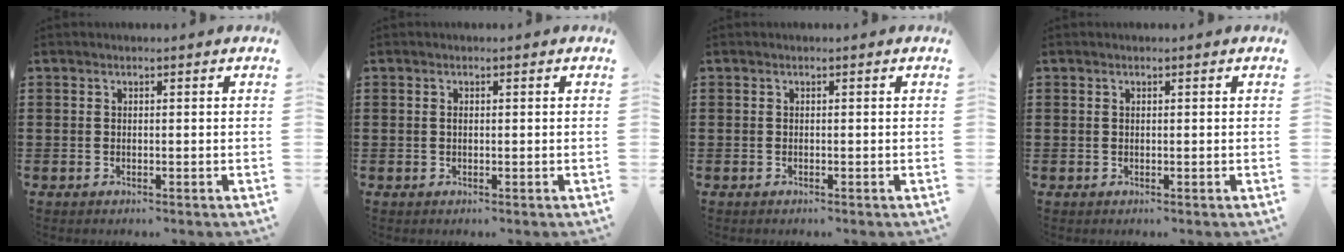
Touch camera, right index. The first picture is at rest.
{"total": 0.5, "force": [0.0, 0.3, 0.4], "torque": [-0.010, -0.002, 0.001]}
{"total": 0.0}
{"total": 0.0}